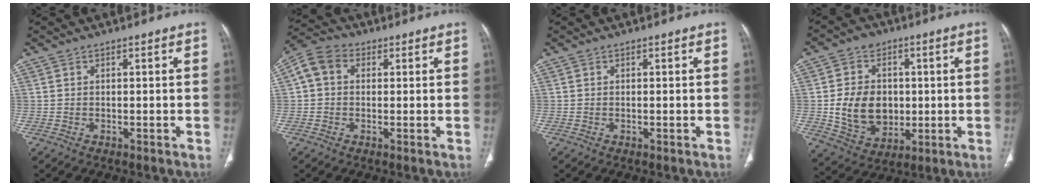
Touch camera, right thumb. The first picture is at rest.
{"total": 6.2, "force": [1.0, 4.9, 3.6], "torque": [-0.067, 0.022, 0.009]}
{"total": 0.0}
{"total": 14.3, "force": [-0.1, 11.5, 8.4], "torque": [-0.109, 0.000, 0.011]}